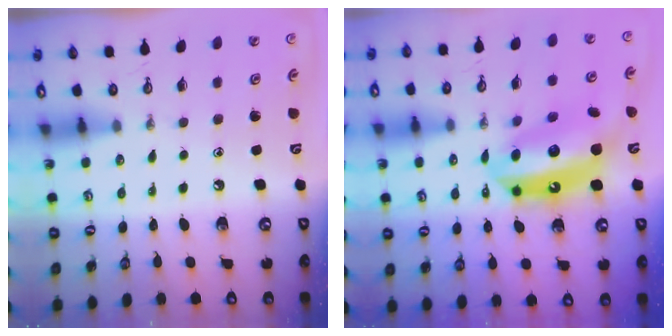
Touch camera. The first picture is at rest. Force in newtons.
{"total": 15.9, "press": 15.8, "slide": 1.4}